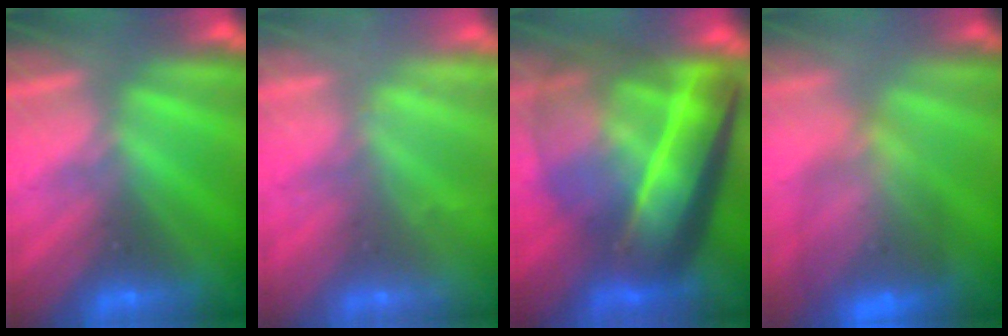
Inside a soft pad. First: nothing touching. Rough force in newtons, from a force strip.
{"total": 2.3}
{"total": 7.3}
{"total": 7.1}